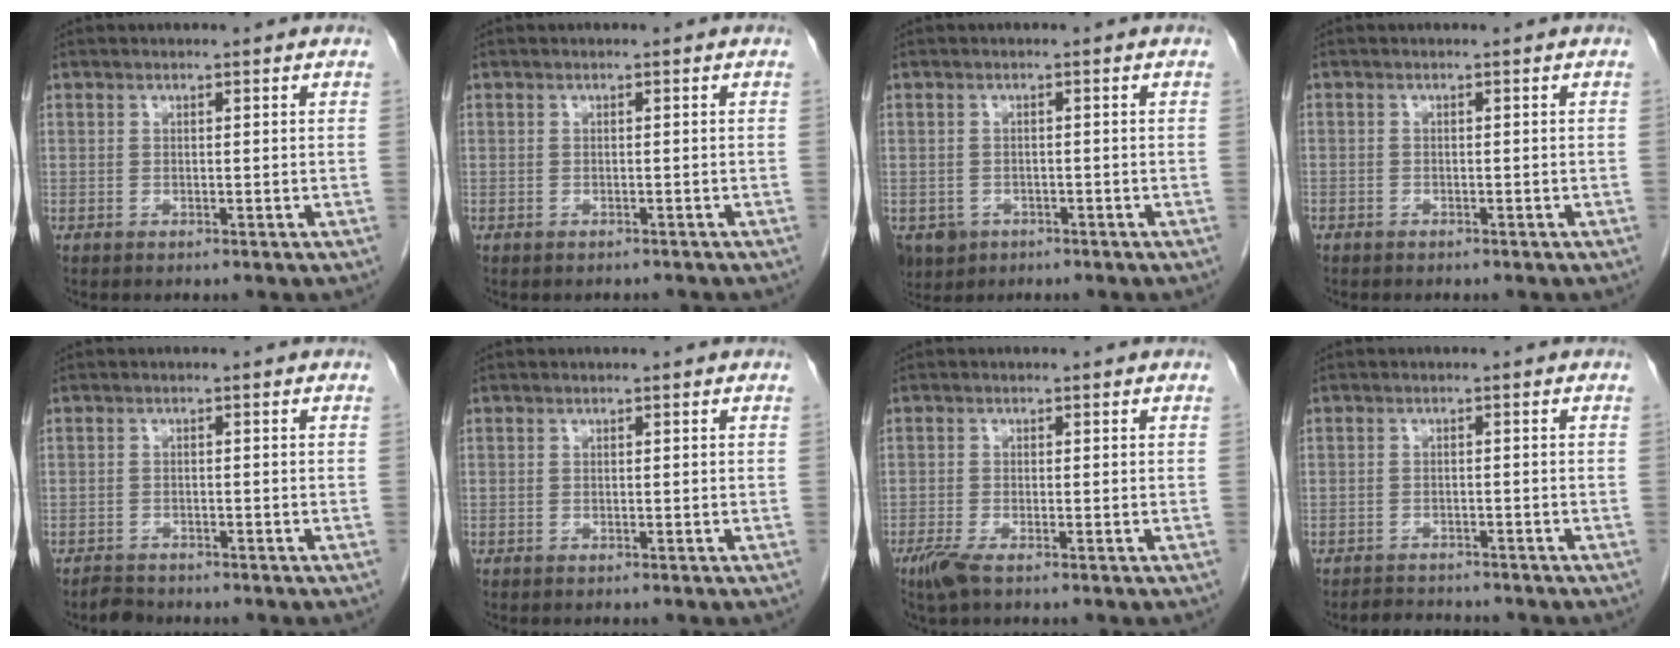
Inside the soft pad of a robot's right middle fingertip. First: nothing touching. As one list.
[{"total": 1.8, "force": [-1.6, 0.7, 0.3], "torque": [-0.012, -0.002, -0.020]}, {"total": 5.0, "force": [-2.8, 3.9, 1.3], "torque": [-0.027, 0.002, -0.040]}, {"total": 1.4, "force": [-1.2, 0.7, 0.2], "torque": [-0.010, 0.001, -0.017]}, {"total": 1.9, "force": [-1.8, 0.6, 0.0], "torque": [-0.007, -0.003, -0.029]}, {"total": 0.0}, {"total": 2.8, "force": [-1.9, 0.5, 2.1], "torque": [-0.048, -0.007, -0.039]}, {"total": 3.7, "force": [-3.5, 1.0, 0.2], "torque": [-0.008, -0.009, -0.055]}]